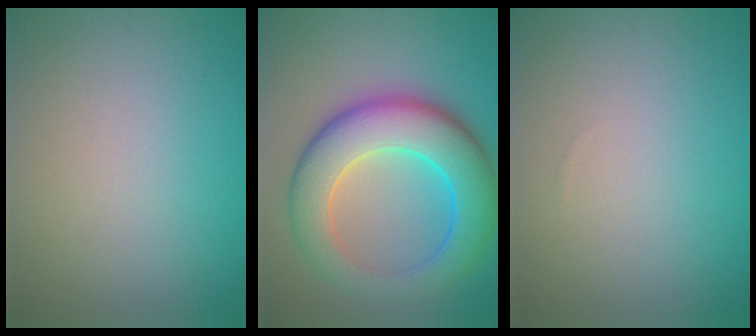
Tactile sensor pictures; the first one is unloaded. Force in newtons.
{"total": 10.3, "press": 10.3, "slide": 0.1}
{"total": 0.0}